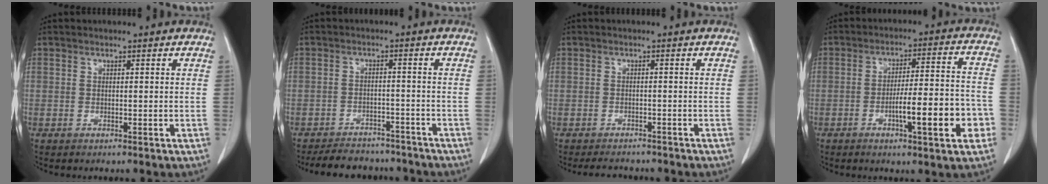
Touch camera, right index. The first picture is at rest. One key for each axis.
{"total": 9.4, "fx": -8.4, "fy": 3.5, "fz": 2.2, "tx": -0.027, "ty": 0.002, "tz": -0.108}
{"total": 3.5, "fx": -3.1, "fy": 1.3, "fz": 1.0, "tx": -0.012, "ty": -0.005, "tz": -0.041}
{"total": 11.5, "fx": -4.0, "fy": 1.5, "fz": 10.6, "tx": -0.160, "ty": 0.010, "tz": -0.058}